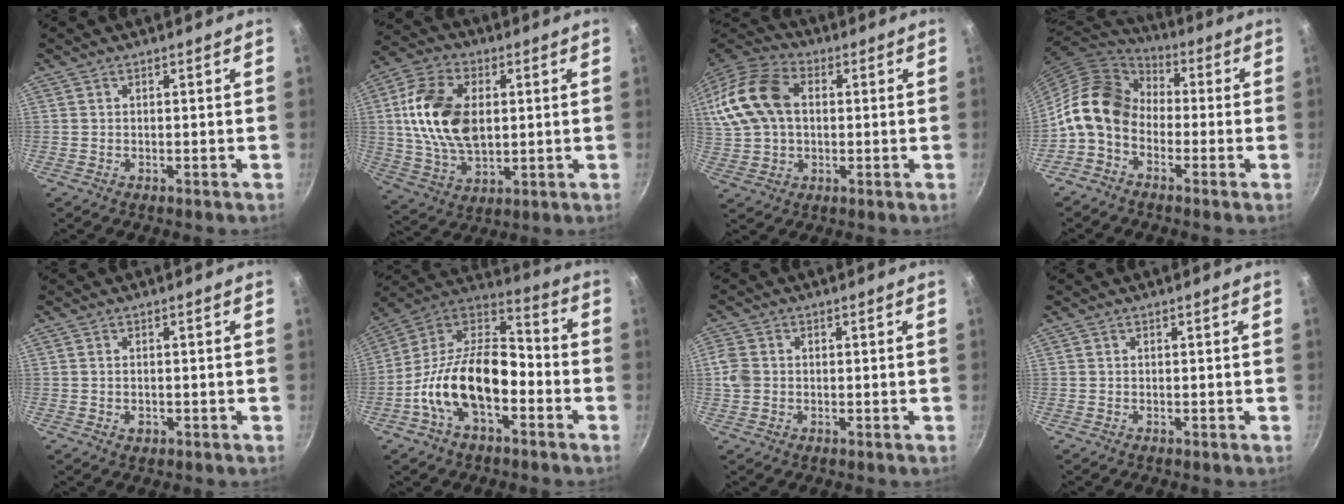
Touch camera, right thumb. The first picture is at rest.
{"total": 17.0, "force": [2.2, 10.7, 13.0], "torque": [-0.229, -0.004, 0.040]}
{"total": 17.2, "force": [3.0, 12.0, 11.9], "torque": [-0.236, 0.025, 0.045]}
{"total": 12.5, "force": [-2.1, 9.5, 7.9], "torque": [-0.114, 0.041, -0.062]}
{"total": 1.6, "force": [-0.4, 1.1, 1.1], "torque": [-0.016, 0.000, -0.006]}
{"total": 19.6, "force": [-5.9, 11.2, 15.0], "torque": [-0.242, 0.062, -0.126]}
{"total": 4.2, "force": [0.0, 3.6, 2.3], "torque": [-0.040, 0.006, -0.005]}
{"total": 0.0}